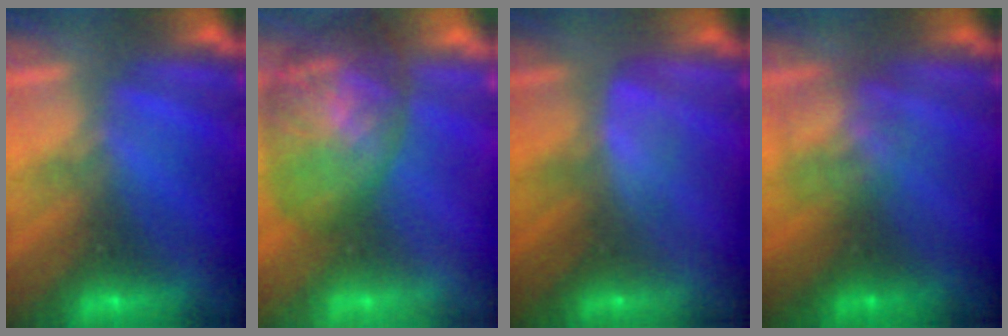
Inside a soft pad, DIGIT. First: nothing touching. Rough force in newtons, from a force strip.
{"total": 7.6}
{"total": 2.4}
{"total": 2.7}